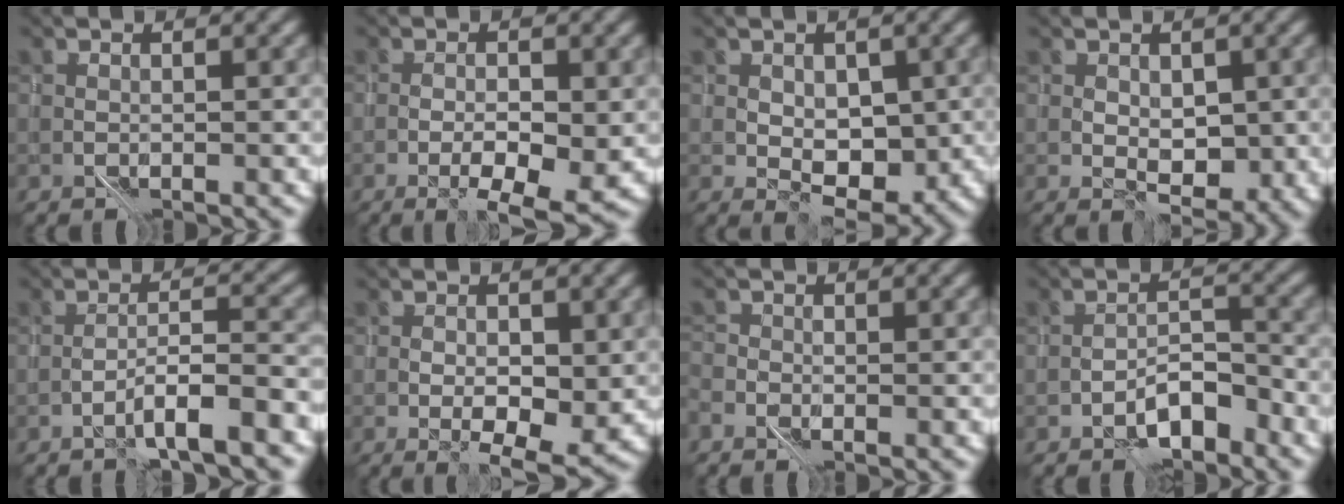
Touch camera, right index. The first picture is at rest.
{"total": 3.3, "force": [-0.7, 1.0, 3.1], "torque": [-0.046, -0.004, -0.008]}
{"total": 3.0, "force": [0.6, 1.8, 2.3], "torque": [-0.029, -0.003, 0.011]}
{"total": 2.2, "force": [0.8, 1.3, 1.6], "torque": [-0.019, -0.005, 0.017]}
{"total": 3.2, "force": [-2.0, -0.1, 2.5], "torque": [-0.037, 0.020, -0.041]}
{"total": 3.1, "force": [-0.1, 1.4, 2.7], "torque": [-0.044, -0.006, 0.004]}
{"total": 1.7, "force": [-1.3, 0.9, 0.6], "torque": [-0.005, -0.003, -0.030]}
{"total": 3.6, "force": [-2.6, 1.3, 2.2], "torque": [-0.023, 0.013, -0.046]}